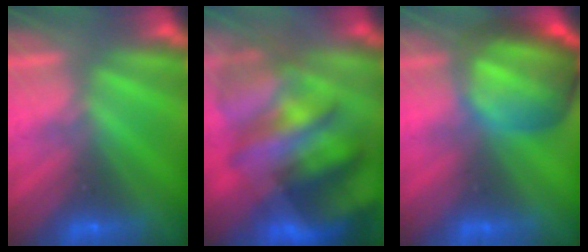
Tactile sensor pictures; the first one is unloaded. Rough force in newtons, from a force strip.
{"total": 7.7}
{"total": 5.6}